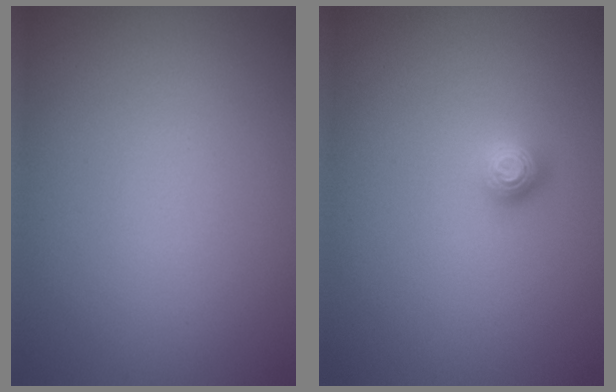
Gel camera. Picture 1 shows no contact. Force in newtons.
{"total": 1.1, "press": 1.0, "slide": 0.3}